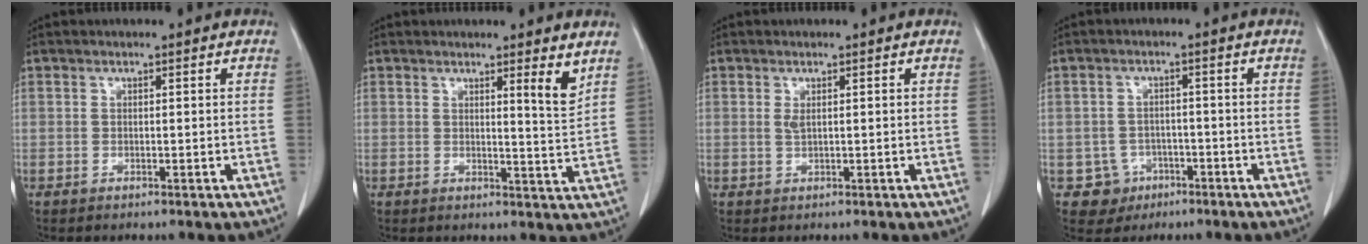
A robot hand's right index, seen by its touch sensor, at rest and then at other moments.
{"total": 3.7, "force": [2.4, -0.2, 2.8], "torque": [-0.039, -0.019, 0.032]}
{"total": 1.0, "force": [0.3, 0.2, 0.9], "torque": [-0.021, -0.002, 0.009]}
{"total": 4.4, "force": [-1.9, 4.0, 0.0], "torque": [0.007, 0.014, -0.023]}